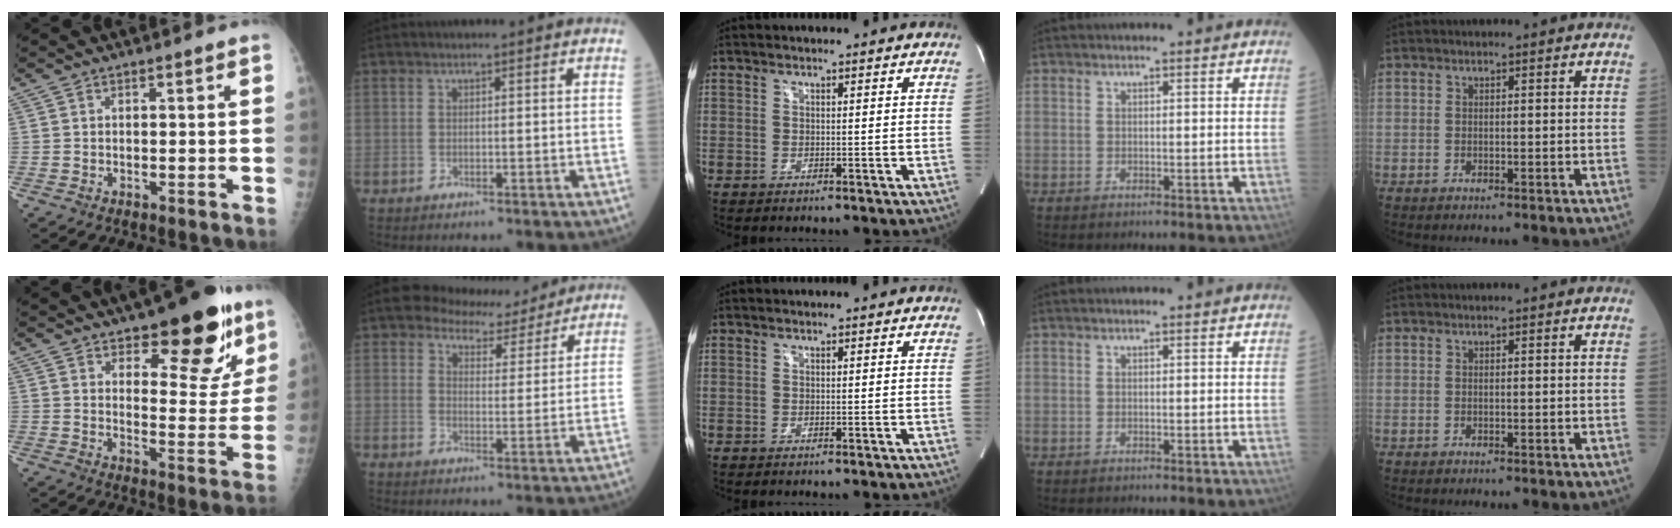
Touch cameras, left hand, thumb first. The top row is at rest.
{"thumb": {"total": 16.1, "force": [10.2, 6.8, 10.5], "torque": [-0.075, -0.065, 0.145]}, "index": {"total": 7.1, "force": [6.5, 2.6, 1.0], "torque": [-0.017, 0.004, 0.090]}}